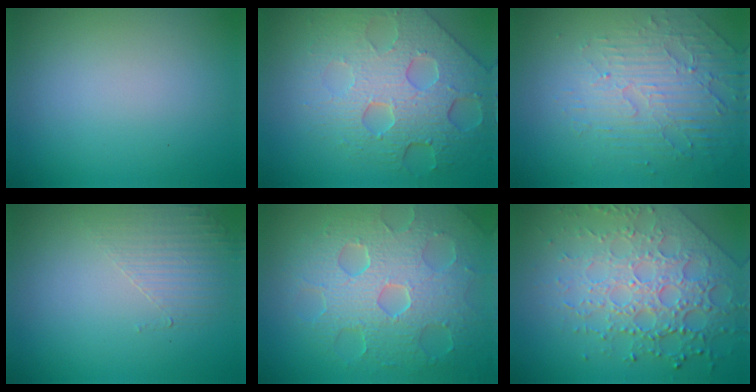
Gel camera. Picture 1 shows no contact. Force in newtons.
{"total": 7.4, "press": 5.6, "slide": 4.9}
{"total": 5.1, "press": 3.5, "slide": 3.7}
{"total": 1.6, "press": 0.7, "slide": 1.4}
{"total": 8.7, "press": 6.1, "slide": 6.1}
{"total": 7.5, "press": 5.4, "slide": 5.1}